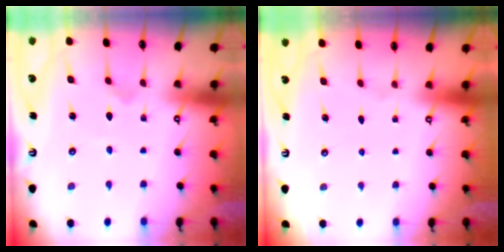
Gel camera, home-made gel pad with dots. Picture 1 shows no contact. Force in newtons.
{"total": 0.0}